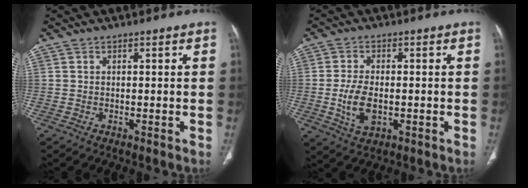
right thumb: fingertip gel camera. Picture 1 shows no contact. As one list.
[{"total": 7.2, "force": [-1.2, 4.1, 5.8], "torque": [-0.114, -0.002, -0.016]}]